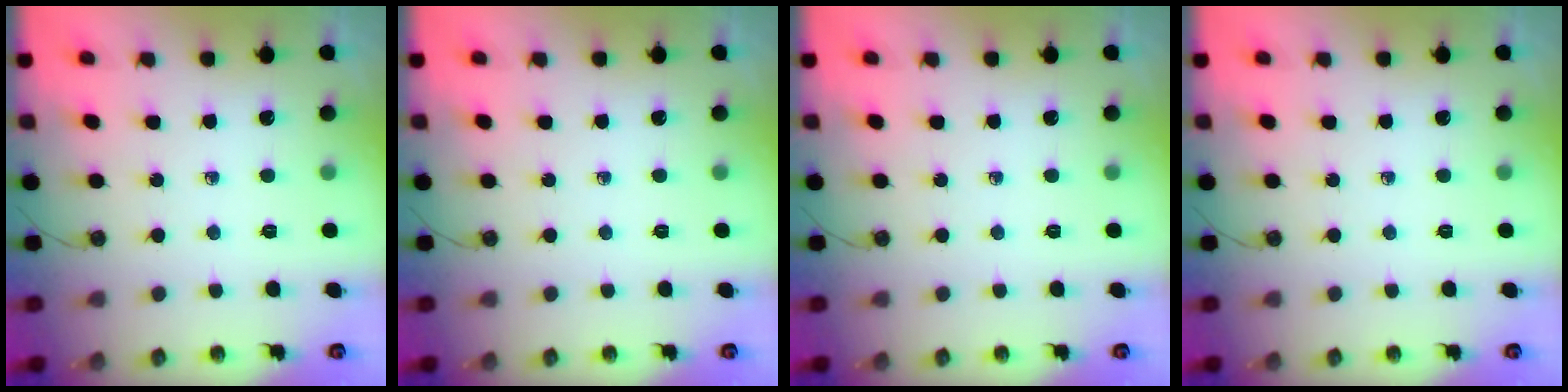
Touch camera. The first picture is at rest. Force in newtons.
{"total": 0.0}
{"total": 0.0}
{"total": 0.0}